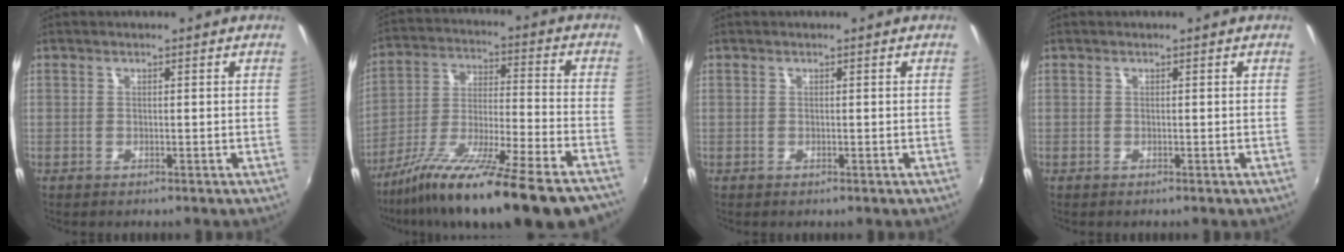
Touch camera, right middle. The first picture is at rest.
{"total": 25.5, "force": [-19.8, 2.2, 15.8], "torque": [-0.273, -0.066, -0.310]}
{"total": 0.0}
{"total": 0.0}